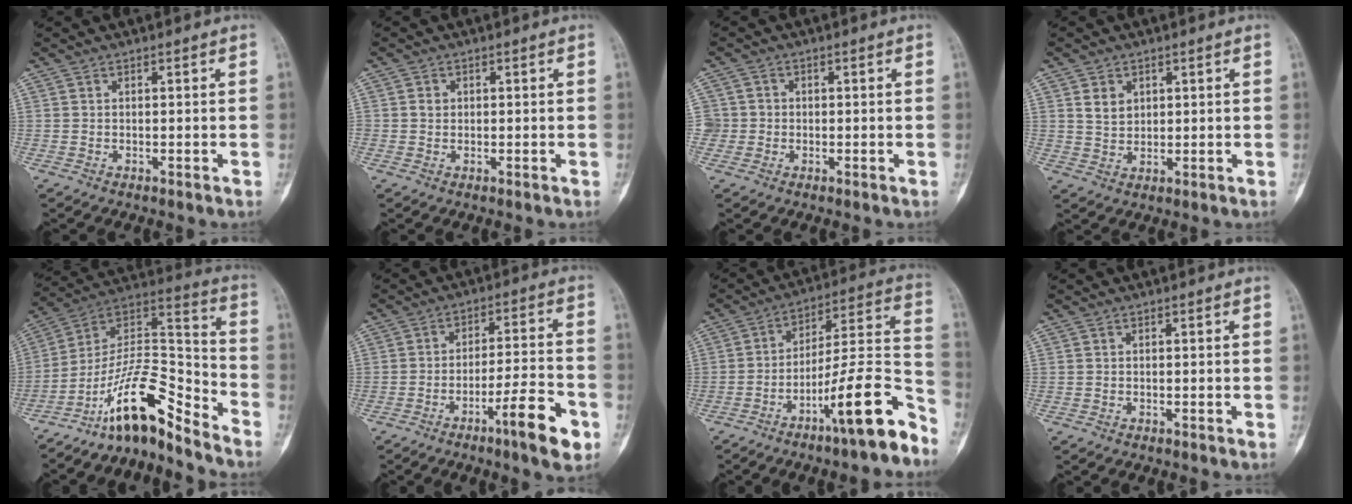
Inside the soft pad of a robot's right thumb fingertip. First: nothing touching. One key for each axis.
{"total": 1.4, "fx": 0.2, "fy": 1.3, "fz": 0.5, "tx": -0.003, "ty": 0.003, "tz": 0.004}
{"total": 3.5, "fx": -0.5, "fy": 3.5, "fz": 0.2, "tx": 0.018, "ty": 0.011, "tz": -0.012}
{"total": 3.8, "fx": 1.6, "fy": 3.0, "fz": 1.9, "tx": -0.017, "ty": -0.012, "tz": 0.034}
{"total": 15.8, "fx": -11.9, "fy": 4.5, "fz": 9.4, "tx": -0.140, "ty": 0.129, "tz": -0.213}
{"total": 10.8, "fx": -5.6, "fy": 1.7, "fz": 9.1, "tx": -0.138, "ty": 0.031, "tz": -0.086}
{"total": 16.8, "fx": -10.3, "fy": 2.5, "fz": 13.1, "tx": -0.192, "ty": 0.093, "tz": -0.162}
{"total": 0.0}